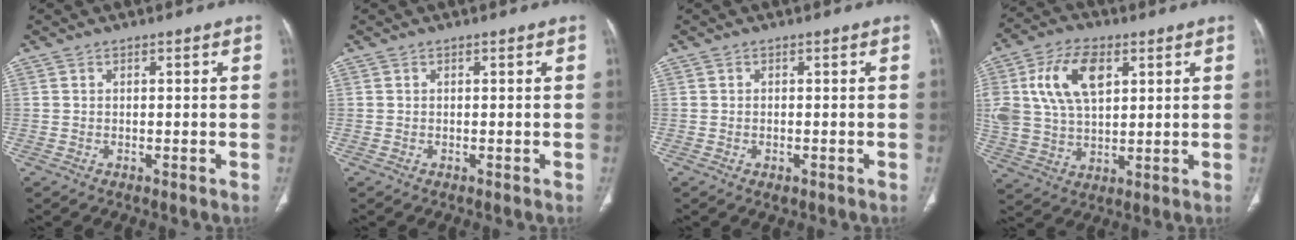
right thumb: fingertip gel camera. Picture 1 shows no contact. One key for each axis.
{"total": 0.0}
{"total": 1.3, "fx": -0.5, "fy": 0.8, "fz": 0.8, "tx": -0.011, "ty": 0.004, "tz": -0.001}
{"total": 14.9, "fx": 5.0, "fy": 8.8, "fz": 10.9, "tx": -0.200, "ty": -0.003, "tz": 0.100}